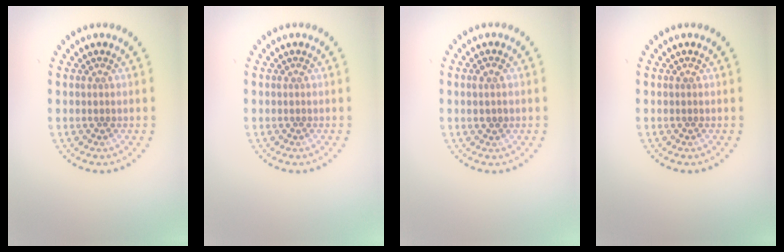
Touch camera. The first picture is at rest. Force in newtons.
{"total": 0.0}
{"total": 1.3, "press": 1.3, "slide": 0.4}
{"total": 0.0}